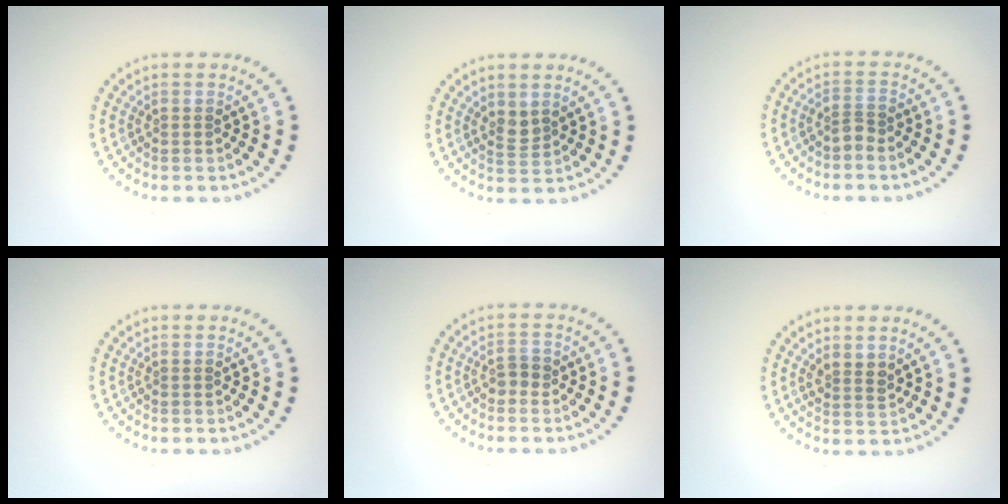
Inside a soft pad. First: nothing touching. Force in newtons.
{"total": 1.4, "press": 1.1, "slide": 0.9}
{"total": 1.4, "press": 1.1, "slide": 0.8}
{"total": 0.0}
{"total": 1.2, "press": 1.1, "slide": 0.4}
{"total": 1.6, "press": 1.3, "slide": 0.8}